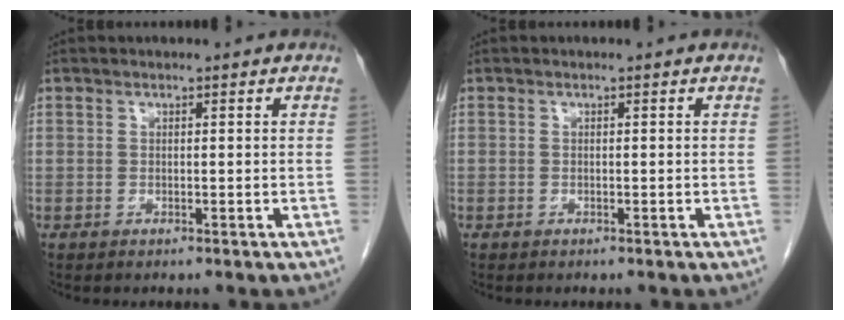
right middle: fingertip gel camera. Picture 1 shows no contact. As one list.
[{"total": 0.0}]